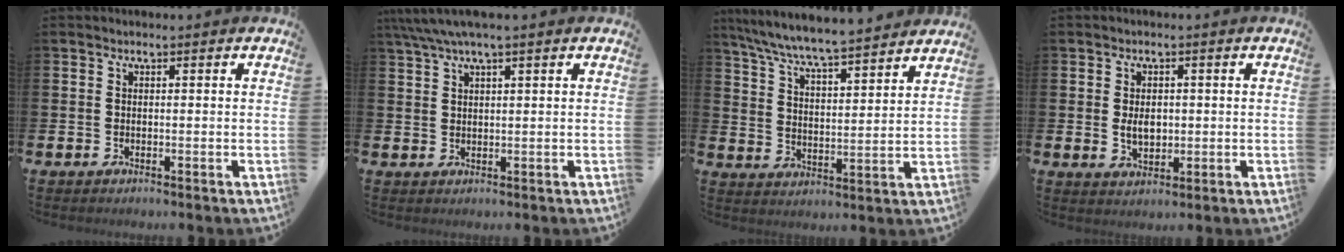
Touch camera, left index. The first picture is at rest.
{"total": 3.3, "force": [2.5, 0.2, 2.1], "torque": [-0.053, 0.004, 0.048]}
{"total": 7.5, "force": [7.2, -0.1, 1.9], "torque": [-0.070, -0.052, 0.128]}
{"total": 3.1, "force": [0.2, 2.1, 2.2], "torque": [-0.031, 0.002, 0.000]}